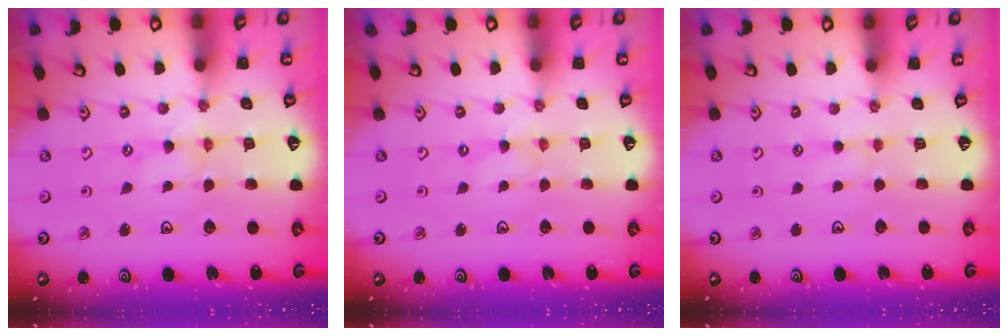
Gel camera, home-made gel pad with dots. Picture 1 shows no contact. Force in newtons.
{"total": 0.0}
{"total": 1.8, "press": 1.7, "slide": 0.3}